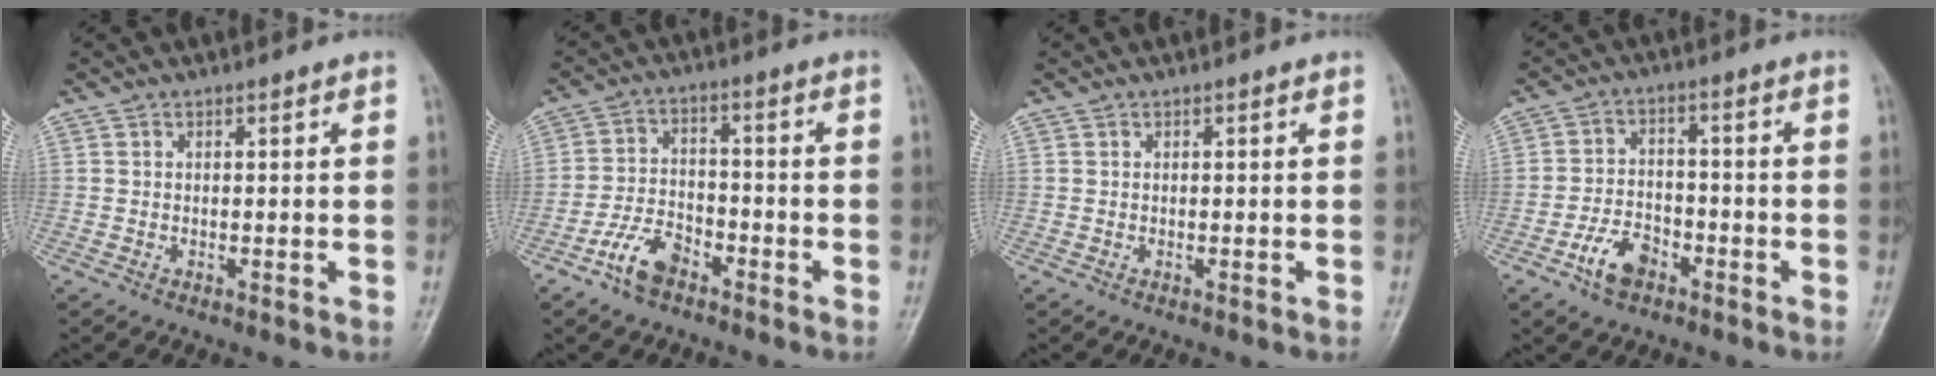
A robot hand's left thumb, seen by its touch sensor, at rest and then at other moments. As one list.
[{"total": 7.0, "force": [-4.5, 3.7, 3.9], "torque": [-0.070, 0.026, -0.088]}, {"total": 0.0}, {"total": 6.6, "force": [-3.7, 4.1, 3.7], "torque": [-0.057, 0.024, -0.066]}]